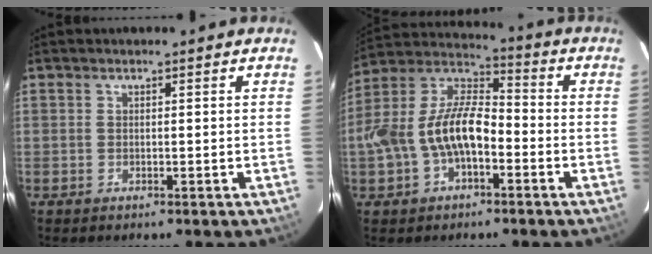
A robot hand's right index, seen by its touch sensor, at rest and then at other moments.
{"total": 14.7, "force": [-3.9, 8.0, 11.7], "torque": [-0.237, 0.015, -0.072]}